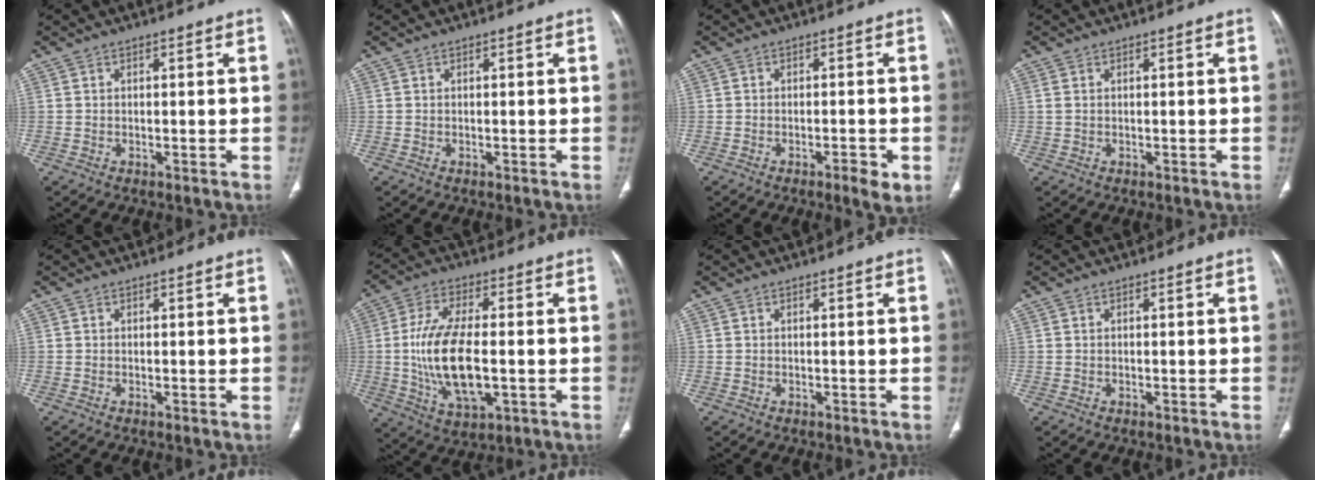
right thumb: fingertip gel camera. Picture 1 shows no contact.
{"total": 0.0}
{"total": 3.4, "force": [-1.6, 1.1, 2.8], "torque": [-0.039, 0.002, -0.023]}
{"total": 0.8, "force": [0.3, 0.5, 0.6], "torque": [-0.019, 0.009, 0.011]}
{"total": 0.0}
{"total": 14.9, "force": [-1.4, 6.8, 13.2], "torque": [-0.255, 0.000, -0.020]}
{"total": 0.0}
{"total": 0.0}